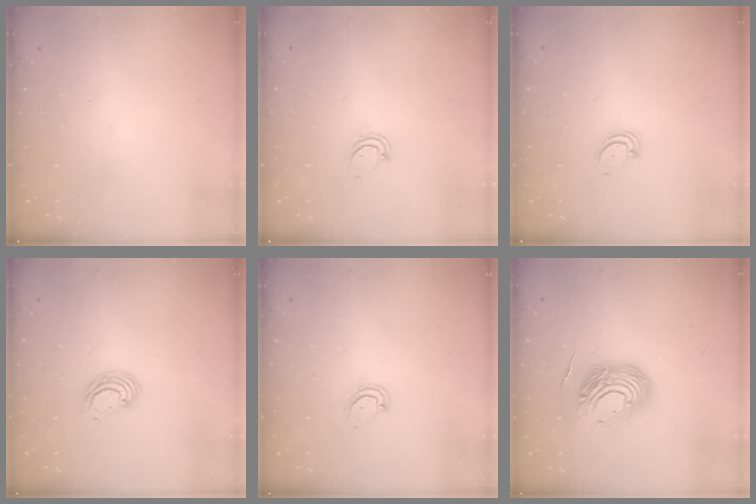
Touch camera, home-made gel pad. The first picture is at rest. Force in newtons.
{"total": 3.6, "press": 3.6, "slide": 0.2}
{"total": 3.0, "press": 3.0, "slide": 0.2}
{"total": 5.6, "press": 5.6, "slide": 0.2}
{"total": 3.4, "press": 3.3, "slide": 0.5}
{"total": 15.1, "press": 15.0, "slide": 2.0}